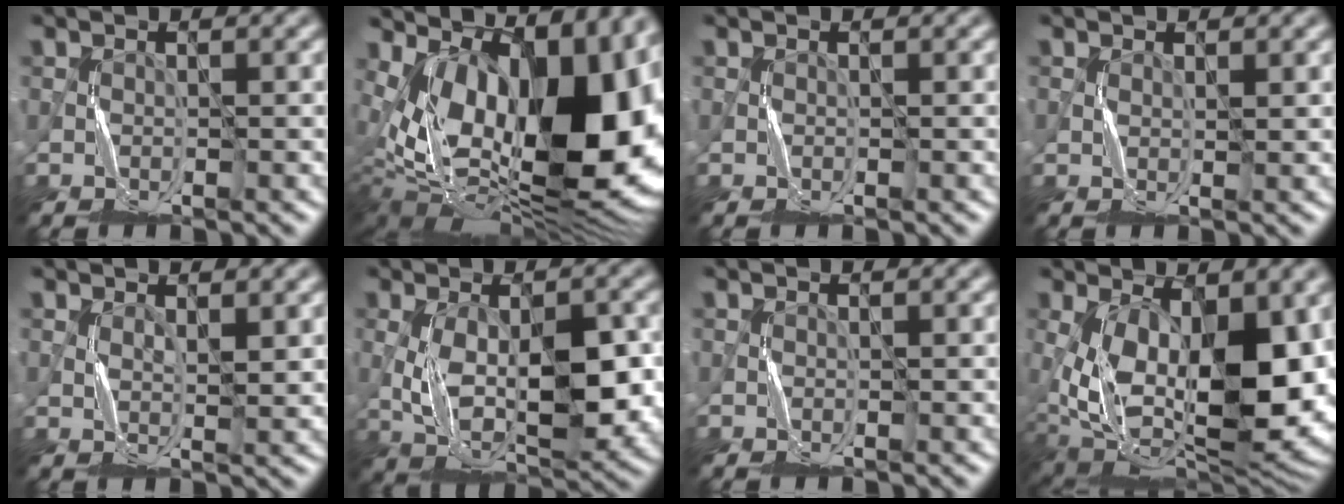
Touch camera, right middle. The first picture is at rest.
{"total": 17.7, "force": [3.2, 9.7, 14.4], "torque": [-0.217, 0.007, 0.059]}
{"total": 0.0}
{"total": 0.6, "force": [0.4, 0.0, 0.4], "torque": [-0.009, -0.002, 0.007]}
{"total": 1.5, "force": [0.9, 0.3, 1.2], "torque": [-0.027, -0.001, 0.018]}
{"total": 8.7, "force": [-0.6, 3.9, 7.8], "torque": [-0.137, -0.003, -0.006]}
{"total": 0.0}
{"total": 16.1, "force": [0.2, 8.2, 13.9], "torque": [-0.220, -0.023, 0.020]}